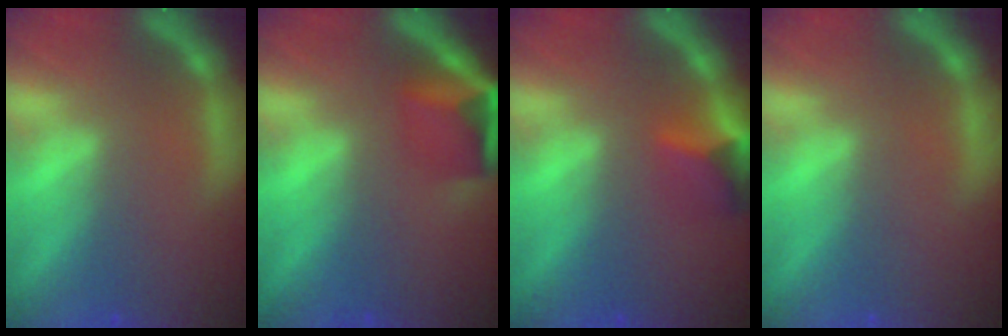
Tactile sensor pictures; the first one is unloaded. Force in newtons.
{"total": 5.4}
{"total": 3.9}
{"total": 0.0}